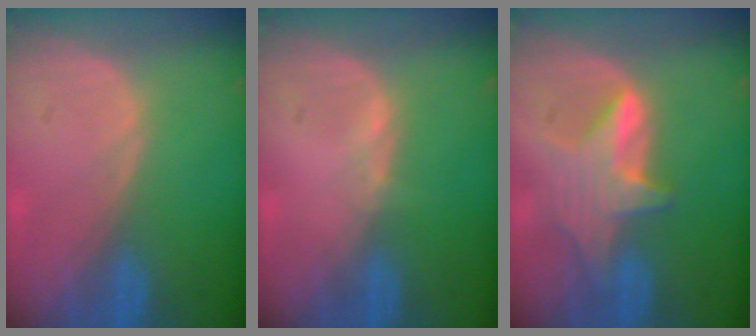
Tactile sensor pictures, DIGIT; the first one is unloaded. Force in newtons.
{"total": 0.6, "press": 0.5, "slide": 0.3}
{"total": 6.1, "press": 6.1, "slide": 0.1}